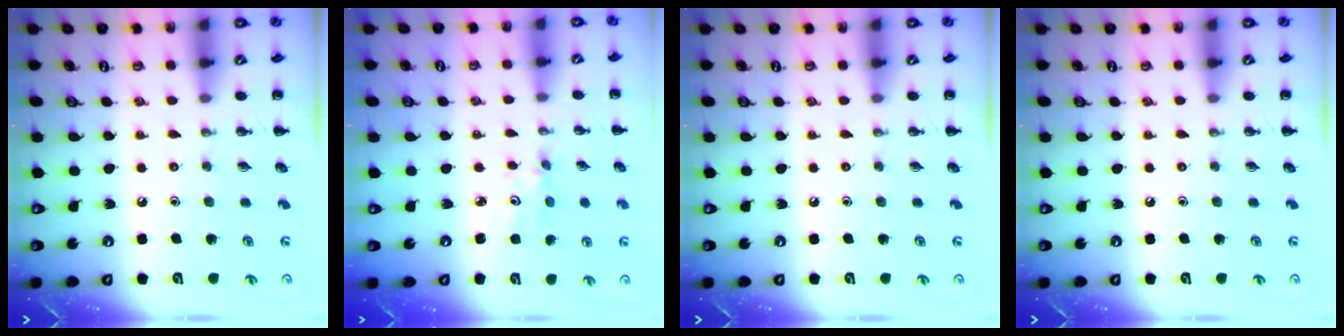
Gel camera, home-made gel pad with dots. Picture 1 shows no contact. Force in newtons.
{"total": 2.4, "press": 2.3, "slide": 0.8}
{"total": 0.0}
{"total": 0.0}